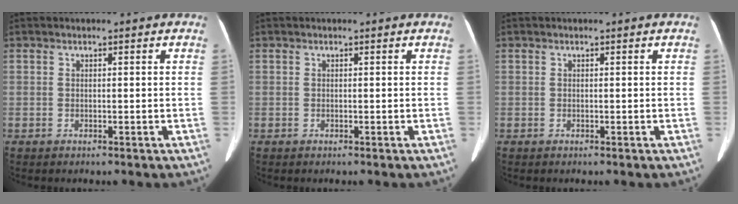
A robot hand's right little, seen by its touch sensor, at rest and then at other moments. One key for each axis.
{"total": 0.0}
{"total": 0.0}